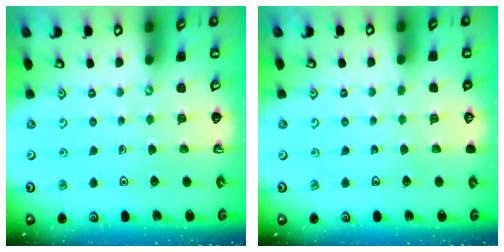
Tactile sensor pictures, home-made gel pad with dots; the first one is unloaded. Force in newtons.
{"total": 0.0}